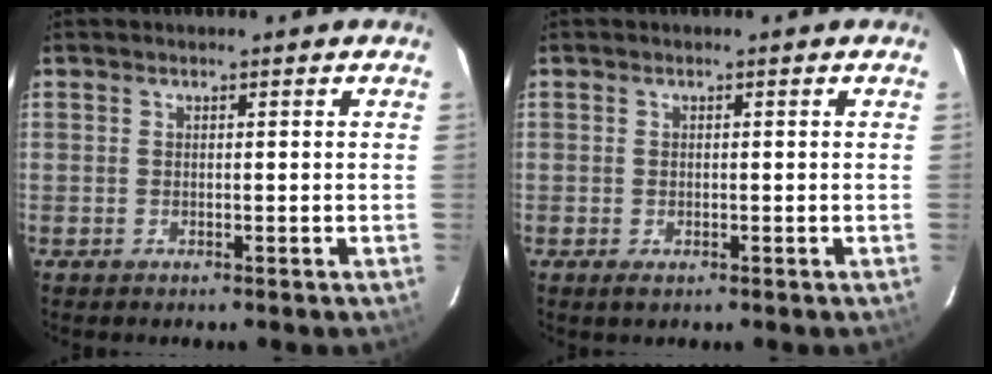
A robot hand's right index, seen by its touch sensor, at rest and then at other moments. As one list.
[{"total": 0.9, "force": [-0.3, 0.6, 0.6], "torque": [-0.011, -0.002, -0.004]}]